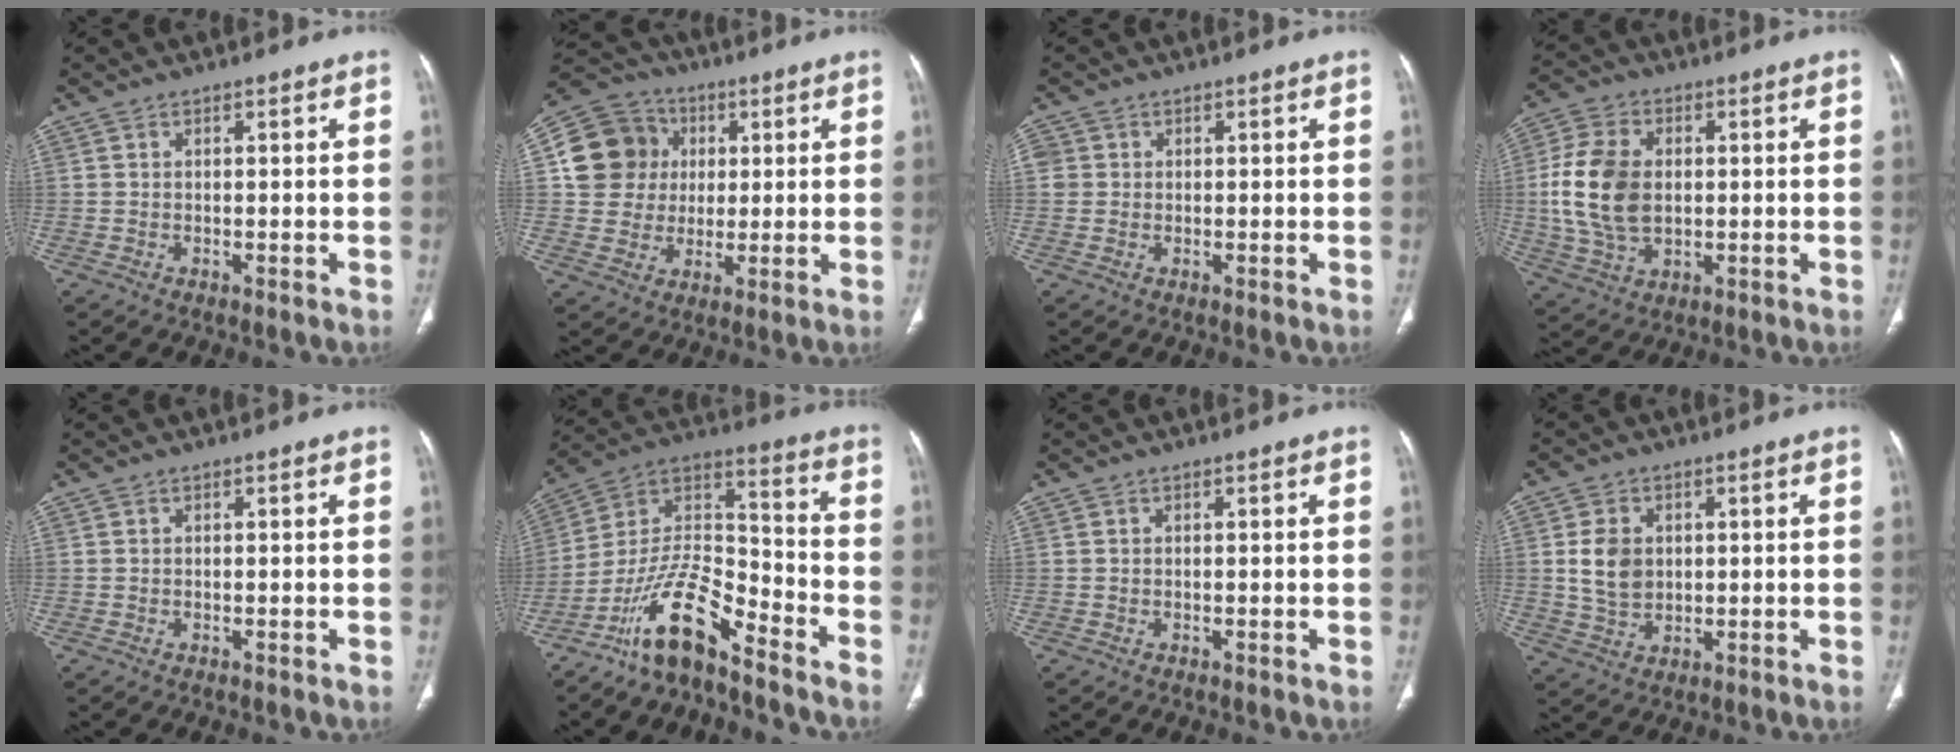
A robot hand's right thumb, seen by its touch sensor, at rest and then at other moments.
{"total": 13.4, "force": [2.6, 12.2, 4.8], "torque": [-0.072, 0.013, 0.042]}
{"total": 2.6, "force": [0.3, 2.5, 0.7], "torque": [-0.003, 0.008, 0.009]}
{"total": 13.6, "force": [0.5, 9.2, 10.1], "torque": [-0.200, 0.004, 0.014]}
{"total": 0.0}
{"total": 14.5, "force": [-10.5, 4.4, 8.9], "torque": [-0.159, 0.091, -0.201]}
{"total": 0.0}
{"total": 7.1, "force": [1.0, 5.4, 4.4], "torque": [-0.068, -0.006, 0.026]}